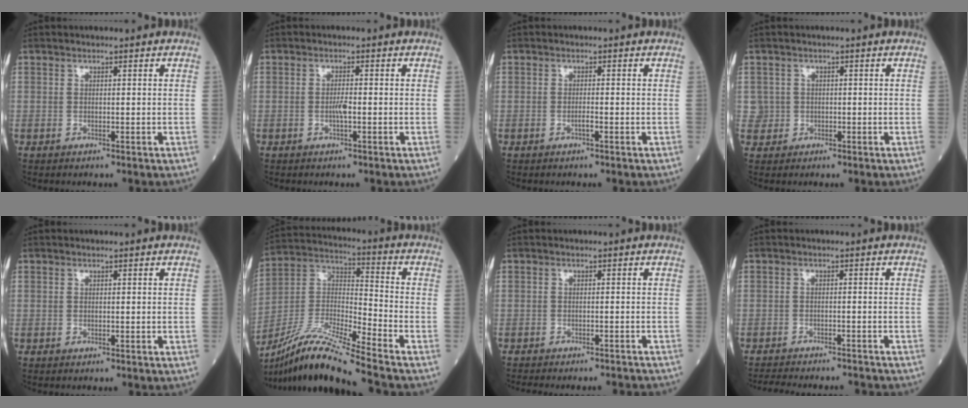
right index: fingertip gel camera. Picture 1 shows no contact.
{"total": 1.7, "force": [-0.4, 0.2, 1.6], "torque": [-0.033, 0.000, -0.009]}
{"total": 1.1, "force": [-0.5, 0.1, 1.0], "torque": [-0.019, 0.001, -0.010]}
{"total": 1.9, "force": [-0.1, 1.8, -0.3], "torque": [0.014, 0.008, -0.003]}
{"total": 0.0}
{"total": 17.2, "force": [-14.3, -0.8, 9.6], "torque": [-0.204, -0.011, -0.270]}
{"total": 8.8, "force": [-8.4, 0.6, 2.4], "torque": [-0.024, -0.006, -0.103]}
{"total": 11.1, "force": [-10.5, 1.3, 3.3], "torque": [-0.053, -0.002, -0.142]}